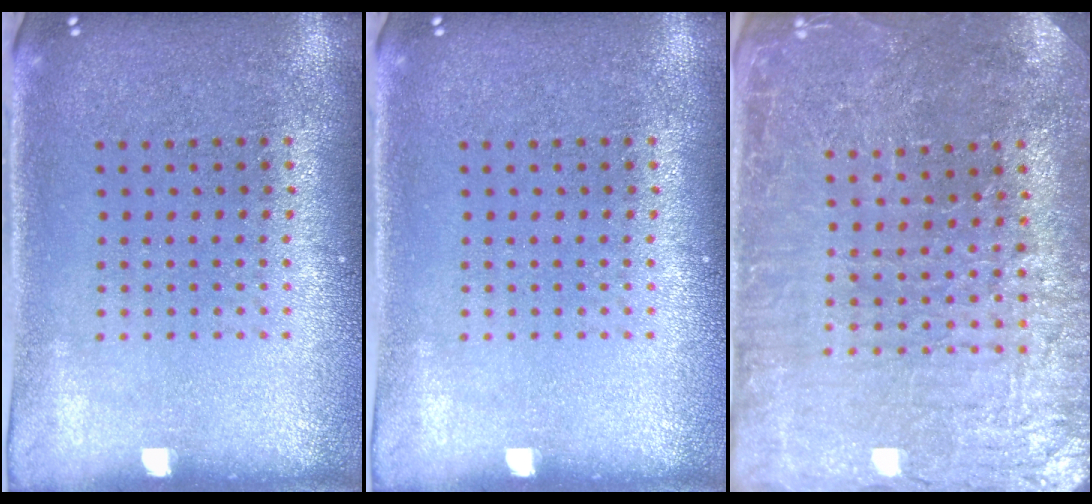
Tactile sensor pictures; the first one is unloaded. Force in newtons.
{"total": 0.0}
{"total": 3.3, "press": 3.3, "slide": 0.3}